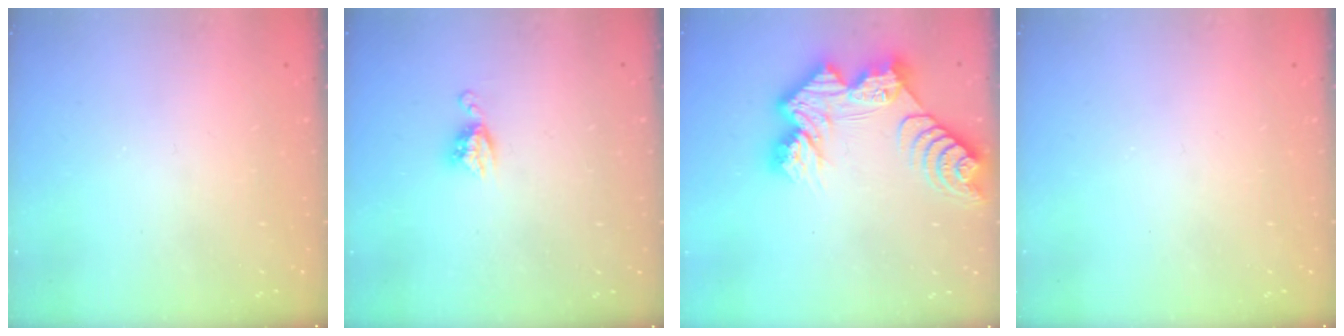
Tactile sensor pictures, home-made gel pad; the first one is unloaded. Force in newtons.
{"total": 6.1, "press": 6.1, "slide": 0.5}
{"total": 16.2, "press": 16.1, "slide": 1.3}
{"total": 0.0}